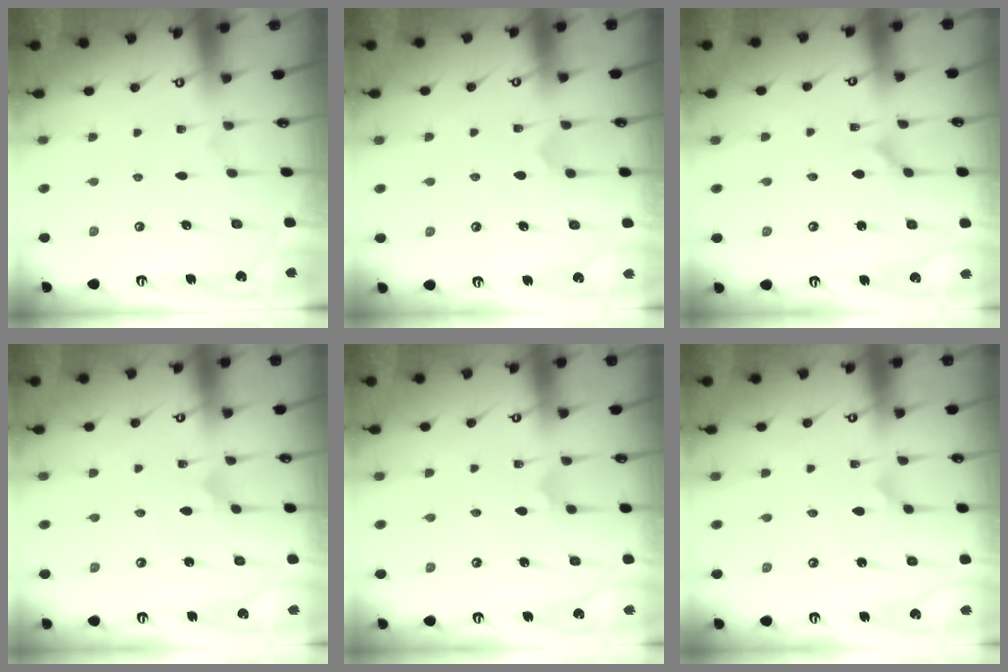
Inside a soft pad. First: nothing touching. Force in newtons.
{"total": 3.7, "press": 3.6, "slide": 0.7}
{"total": 2.2, "press": 2.2, "slide": 0.4}
{"total": 3.3, "press": 3.3, "slide": 0.2}
{"total": 3.3, "press": 3.3, "slide": 0.3}
{"total": 2.4, "press": 2.4, "slide": 0.1}